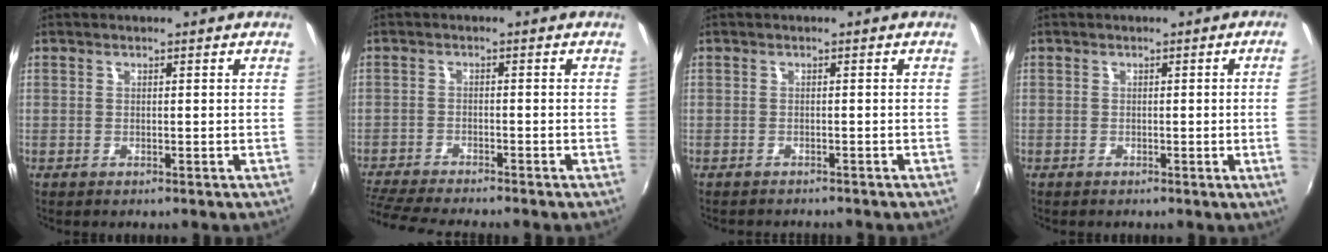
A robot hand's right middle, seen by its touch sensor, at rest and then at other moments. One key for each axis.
{"total": 9.3, "fx": -8.6, "fy": 0.0, "fz": 3.7, "tx": -0.099, "ty": -0.032, "tz": -0.146}
{"total": 3.4, "fx": -3.2, "fy": 0.5, "fz": 1.1, "tx": -0.030, "ty": -0.017, "tz": -0.046}
{"total": 2.7, "fx": -0.1, "fy": -1.6, "fz": 2.2, "tx": -0.034, "ty": -0.016, "tz": 0.004}